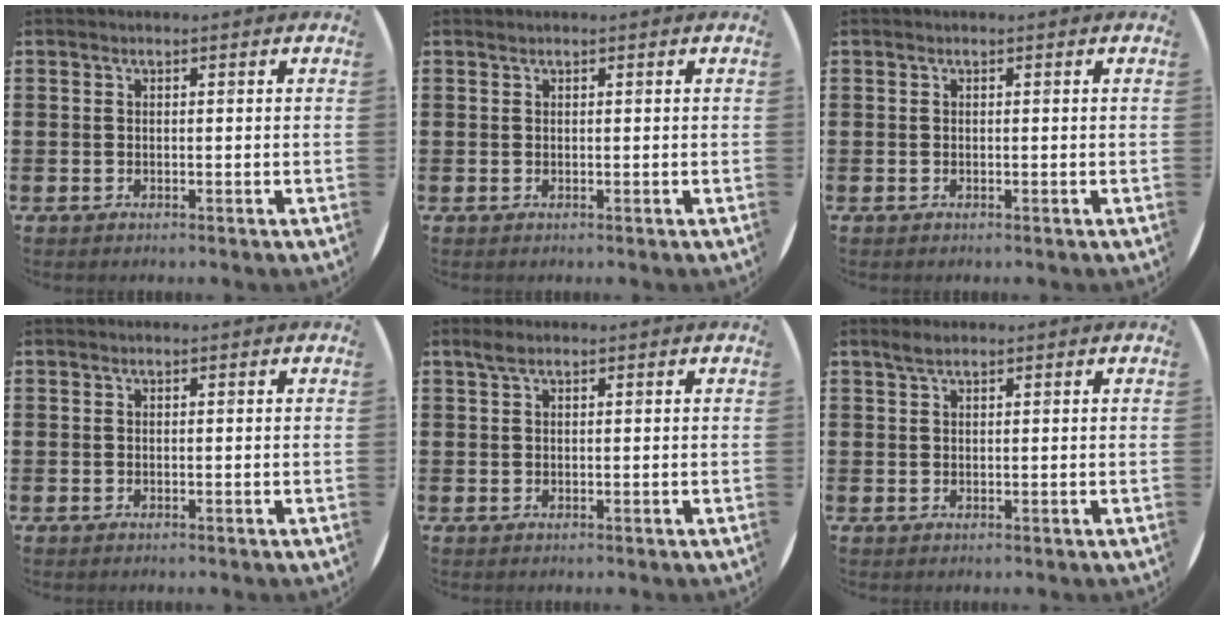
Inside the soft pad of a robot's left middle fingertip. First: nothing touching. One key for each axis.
{"total": 0.0}
{"total": 0.0}
{"total": 0.0}
{"total": 1.1, "fx": 0.8, "fy": 0.4, "fz": 0.6, "tx": -0.013, "ty": 0.005, "tz": 0.014}
{"total": 1.5, "fx": 1.2, "fy": 0.4, "fz": 0.8, "tx": -0.015, "ty": 0.003, "tz": 0.021}